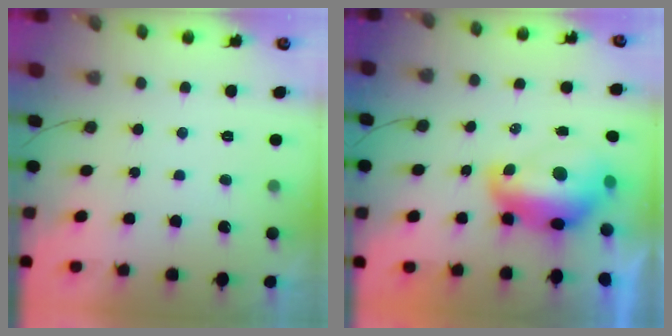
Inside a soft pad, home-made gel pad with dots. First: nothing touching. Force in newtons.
{"total": 11.8, "press": 11.7, "slide": 1.3}